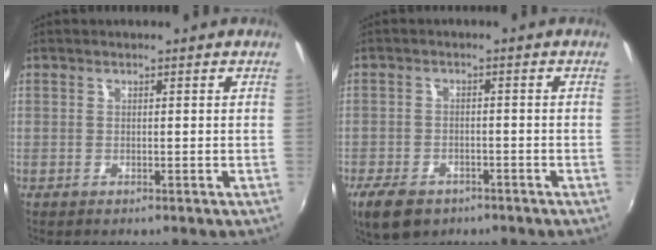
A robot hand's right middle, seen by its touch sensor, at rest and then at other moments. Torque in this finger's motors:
{"motor_torque": [0.87, -0.64, 0.08, 0.02]}